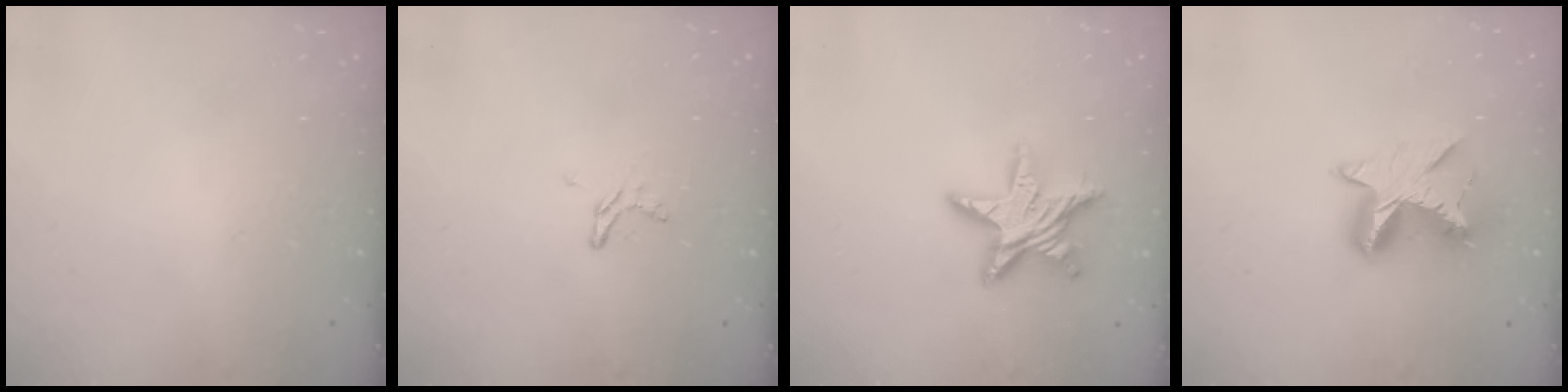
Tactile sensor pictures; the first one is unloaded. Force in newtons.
{"total": 4.8, "press": 4.8, "slide": 0.4}
{"total": 13.2, "press": 13.2, "slide": 1.0}
{"total": 10.6, "press": 10.6, "slide": 0.7}